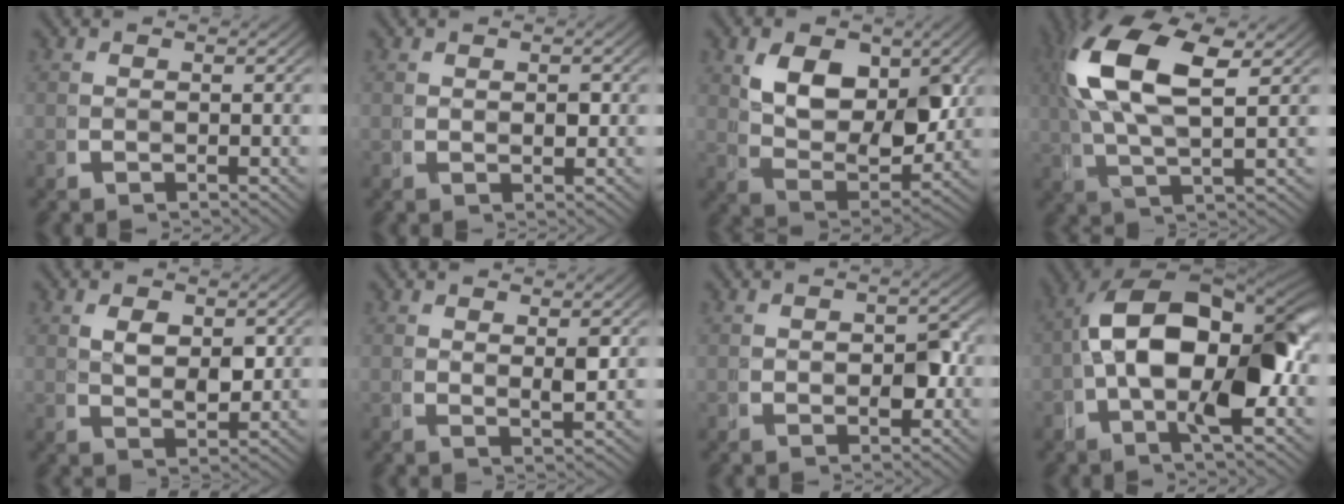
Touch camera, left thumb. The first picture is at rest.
{"total": 0.7, "force": [0.4, 0.4, 0.4], "torque": [-0.004, 0.004, 0.007]}
{"total": 8.0, "force": [1.8, 4.8, 6.2], "torque": [-0.112, -0.019, 0.042]}
{"total": 9.9, "force": [3.3, 4.5, 8.2], "torque": [-0.170, 0.010, 0.061]}
{"total": 2.5, "force": [1.2, 1.3, 1.7], "torque": [-0.020, -0.004, 0.030]}
{"total": 1.5, "force": [1.3, -0.1, 0.8], "torque": [-0.008, 0.005, 0.025]}
{"total": 2.3, "force": [-0.2, 1.6, 1.7], "torque": [-0.021, 0.003, -0.003]}
{"total": 15.2, "force": [0.7, 8.5, 12.6], "torque": [-0.215, -0.009, 0.003]}